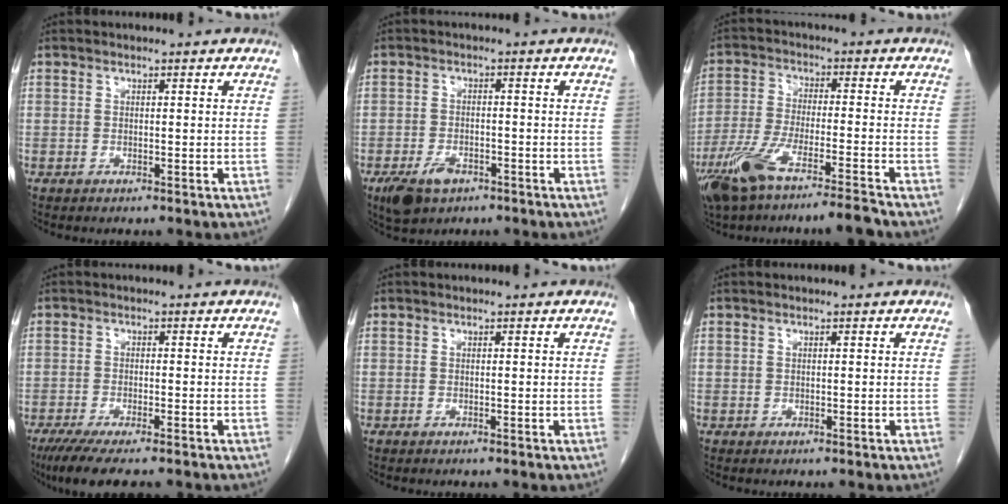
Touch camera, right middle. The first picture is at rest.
{"total": 5.3, "force": [-3.1, 2.8, 3.3], "torque": [-0.064, -0.004, -0.048]}
{"total": 11.0, "force": [-7.9, 0.6, 7.6], "torque": [-0.149, -0.022, -0.144]}
{"total": 7.4, "force": [-5.8, 1.0, 4.6], "torque": [-0.071, -0.017, -0.091]}
{"total": 0.0}
{"total": 0.0}